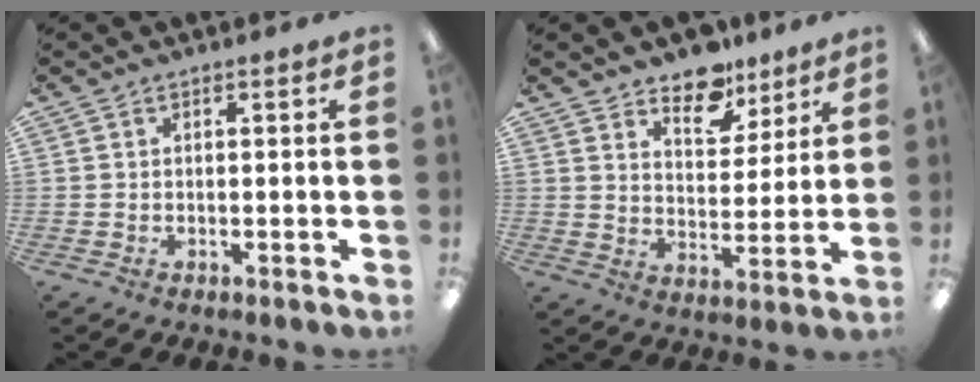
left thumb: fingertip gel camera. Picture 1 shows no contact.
{"total": 10.6, "force": [8.7, 5.4, 2.9], "torque": [-0.035, -0.059, 0.159]}